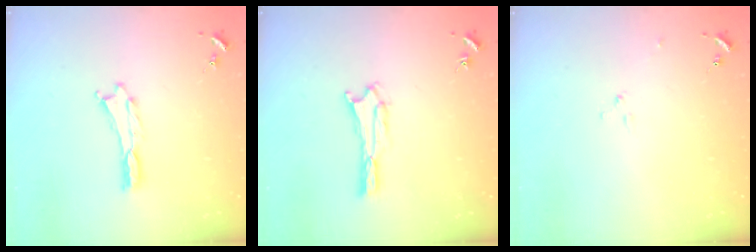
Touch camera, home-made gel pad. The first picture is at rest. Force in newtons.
{"total": 1.7, "press": 1.7, "slide": 0.3}
{"total": 2.9, "press": 2.9, "slide": 0.3}